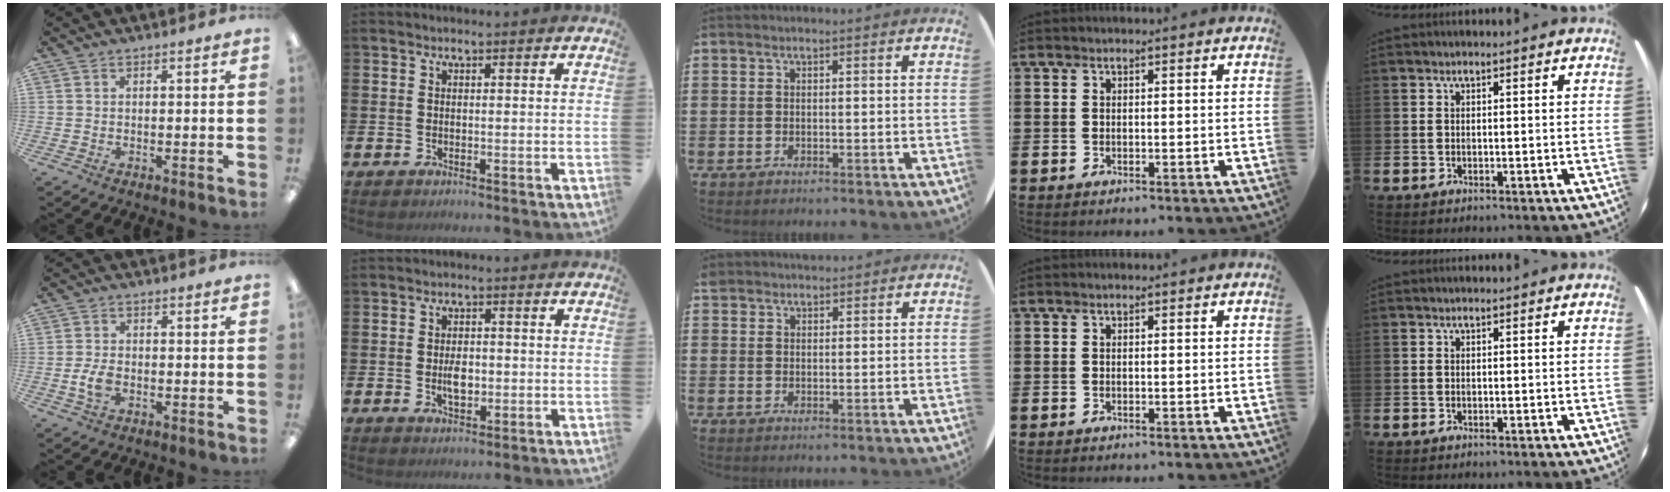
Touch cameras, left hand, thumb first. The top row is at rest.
{"thumb": {"total": 4.7, "force": [-1.1, 2.9, 3.5], "torque": [-0.078, 0.003, -0.023]}, "index": {"total": 3.2, "force": [-0.3, 1.8, 2.6], "torque": [-0.040, 0.000, -0.007]}, "middle": {"total": 1.8, "force": [1.7, 0.5, -0.2], "torque": [-0.001, 0.003, 0.034]}}